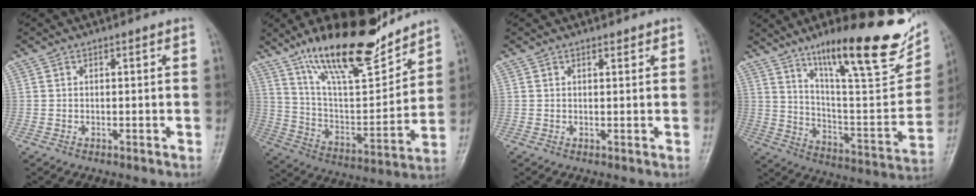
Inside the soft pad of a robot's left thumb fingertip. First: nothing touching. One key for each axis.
{"total": 21.4, "fx": 16.0, "fy": 6.2, "fz": 12.7, "tx": -0.172, "ty": -0.085, "tz": 0.281}
{"total": 0.8, "fx": 0.7, "fy": 0.3, "fz": 0.3, "tx": -0.005, "ty": -0.005, "tz": 0.009}
{"total": 27.3, "fx": 16.4, "fy": 6.7, "fz": 20.7, "tx": -0.275, "ty": -0.057, "tz": 0.262}